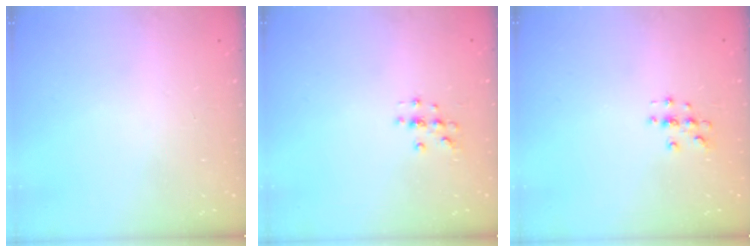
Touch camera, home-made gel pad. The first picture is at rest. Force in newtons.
{"total": 2.0, "press": 2.0, "slide": 0.2}
{"total": 3.0, "press": 3.0, "slide": 0.3}